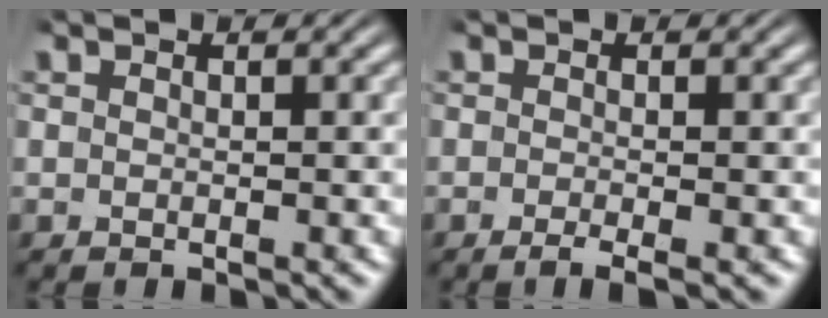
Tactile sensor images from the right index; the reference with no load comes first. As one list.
[{"total": 2.0, "force": [-1.6, 0.1, 1.1], "torque": [-0.016, 0.000, -0.028]}]